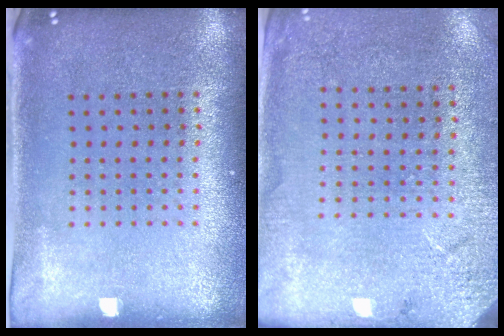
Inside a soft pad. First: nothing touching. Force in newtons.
{"total": 2.6, "press": 2.5, "slide": 0.7}